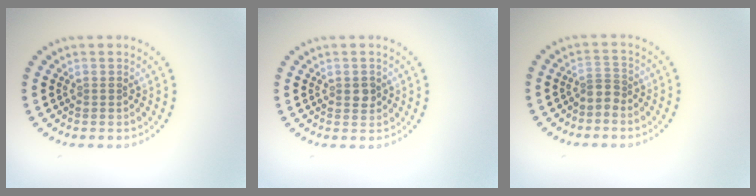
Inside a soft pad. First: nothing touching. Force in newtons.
{"total": 1.2, "press": 1.2, "slide": 0.2}
{"total": 1.5, "press": 1.0, "slide": 1.1}